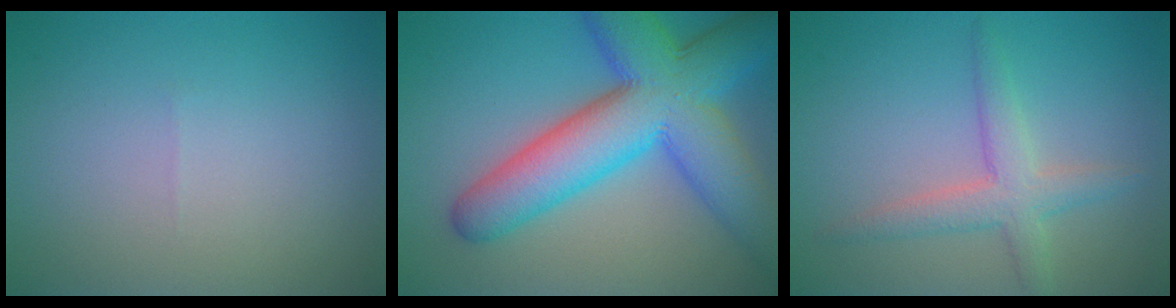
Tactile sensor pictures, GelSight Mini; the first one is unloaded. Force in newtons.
{"total": 11.8, "press": 11.8, "slide": 0.3}
{"total": 3.2, "press": 3.2, "slide": 0.1}